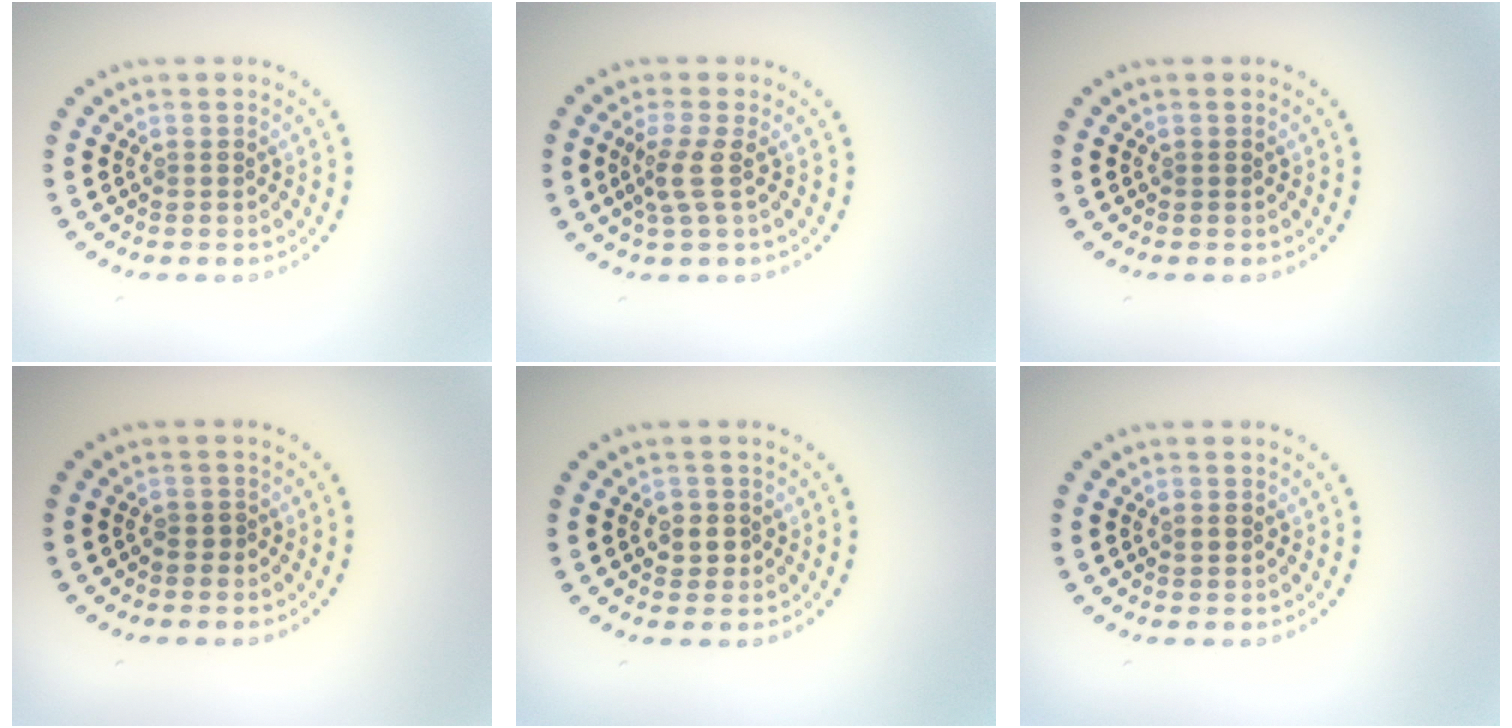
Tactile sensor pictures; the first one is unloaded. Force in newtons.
{"total": 2.2, "press": 1.6, "slide": 1.5}
{"total": 0.0}
{"total": 0.6, "press": 0.4, "slide": 0.5}
{"total": 1.5, "press": 1.4, "slide": 0.6}
{"total": 0.9, "press": 0.9, "slide": 0.1}